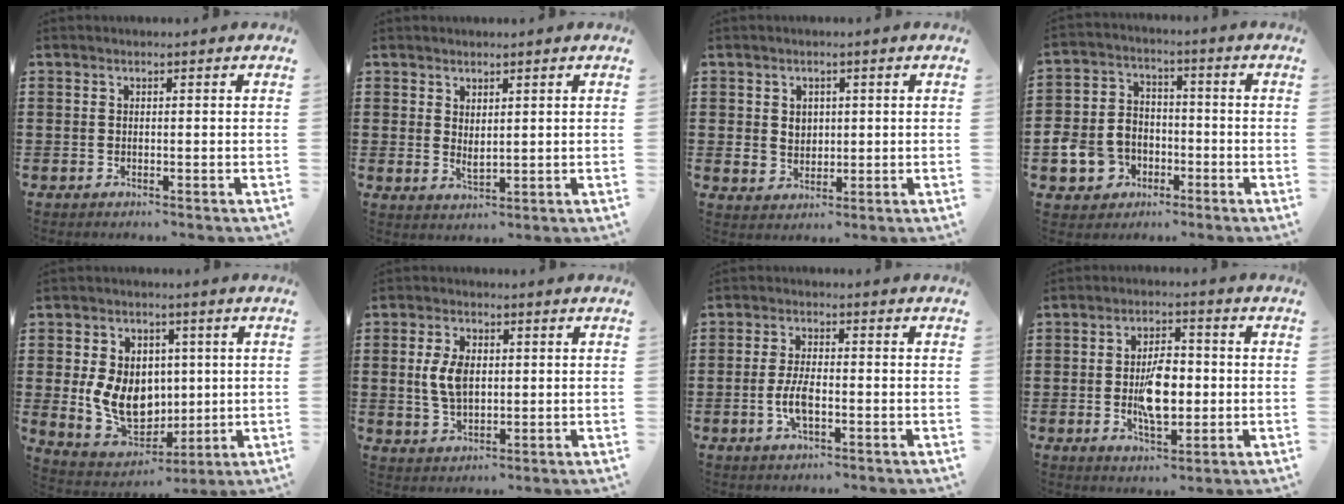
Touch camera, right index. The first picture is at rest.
{"total": 1.9, "force": [1.6, 0.8, 0.7], "torque": [-0.014, 0.002, 0.030]}
{"total": 2.8, "force": [1.1, 2.5, 0.5], "torque": [-0.012, 0.009, 0.017]}
{"total": 7.9, "force": [-2.8, 6.6, 3.1], "torque": [-0.098, 0.020, -0.055]}
{"total": 9.9, "force": [0.3, 7.9, 5.9], "torque": [-0.132, 0.009, 0.010]}
{"total": 5.9, "force": [0.6, 3.5, 4.7], "torque": [-0.113, 0.007, 0.006]}
{"total": 4.8, "force": [-1.2, 1.9, 4.2], "torque": [-0.095, 0.001, -0.027]}
{"total": 7.8, "force": [-0.7, 3.6, 6.8], "torque": [-0.133, 0.000, -0.020]}